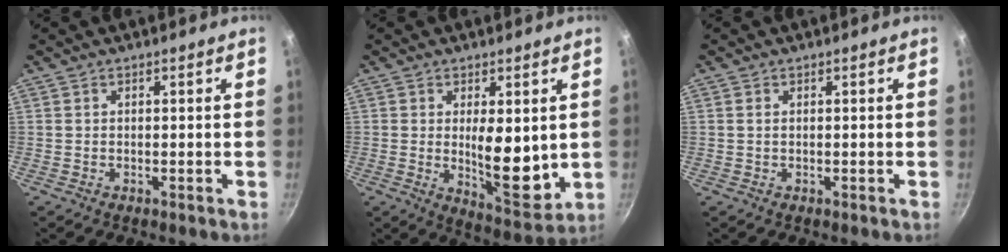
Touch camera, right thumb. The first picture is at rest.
{"total": 11.3, "force": [0.8, 4.6, 10.3], "torque": [-0.134, -0.036, 0.027]}
{"total": 0.6, "force": [0.1, 0.3, 0.5], "torque": [-0.010, 0.001, 0.002]}